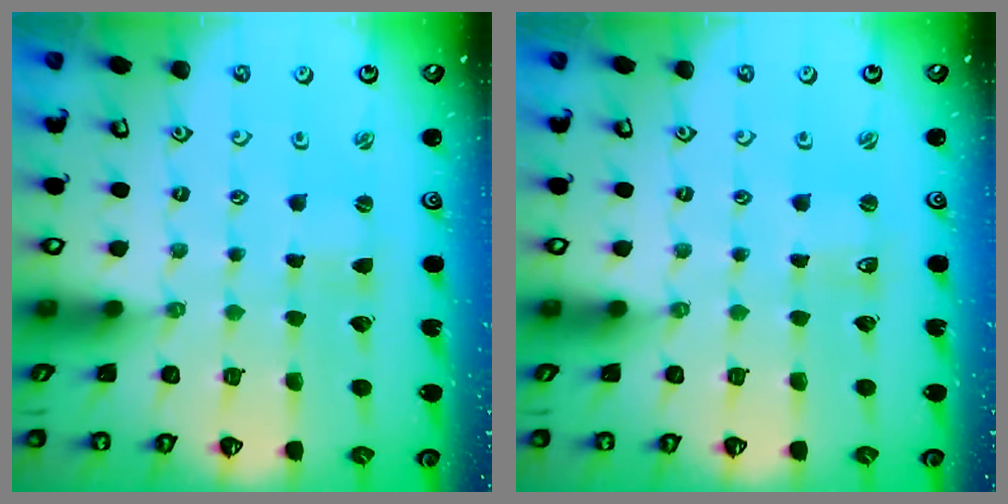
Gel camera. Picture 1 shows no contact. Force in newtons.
{"total": 1.5, "press": 1.5, "slide": 0.1}